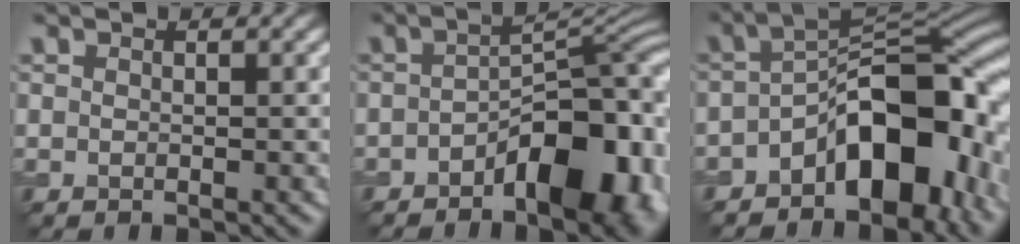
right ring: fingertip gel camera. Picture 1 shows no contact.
{"total": 10.1, "force": [-4.5, 4.5, 7.9], "torque": [-0.103, 0.011, -0.065]}
{"total": 12.0, "force": [-4.4, 6.1, 9.4], "torque": [-0.107, 0.017, -0.070]}